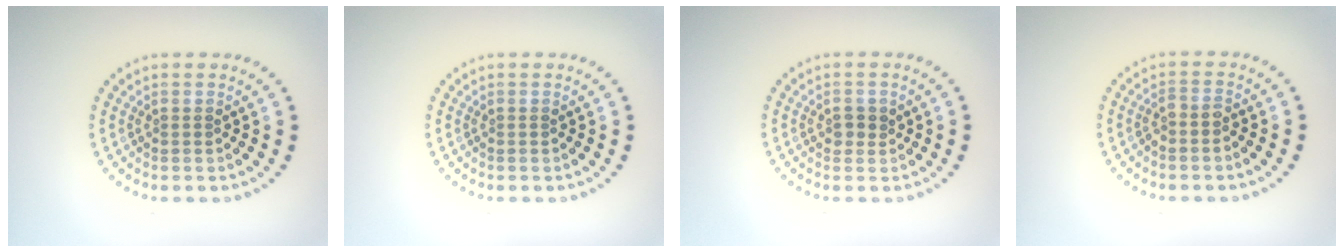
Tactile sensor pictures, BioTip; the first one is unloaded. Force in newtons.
{"total": 0.0}
{"total": 1.4, "press": 1.3, "slide": 0.5}
{"total": 1.1, "press": 0.9, "slide": 0.6}